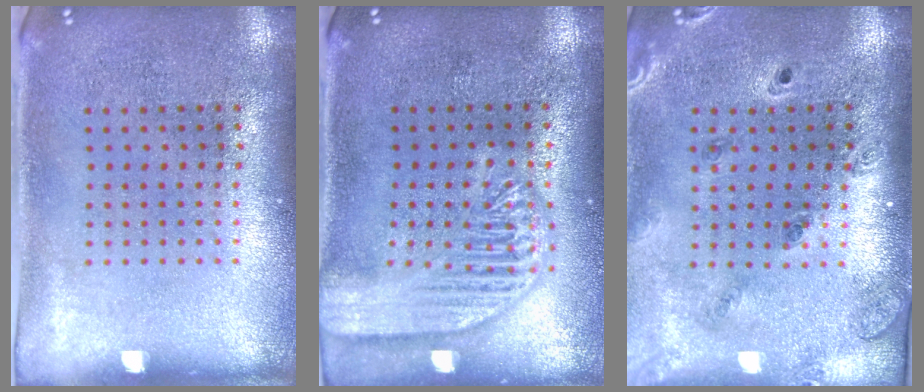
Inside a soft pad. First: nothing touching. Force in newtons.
{"total": 2.8, "press": 2.8, "slide": 0.3}
{"total": 1.3, "press": 1.3, "slide": 0.2}